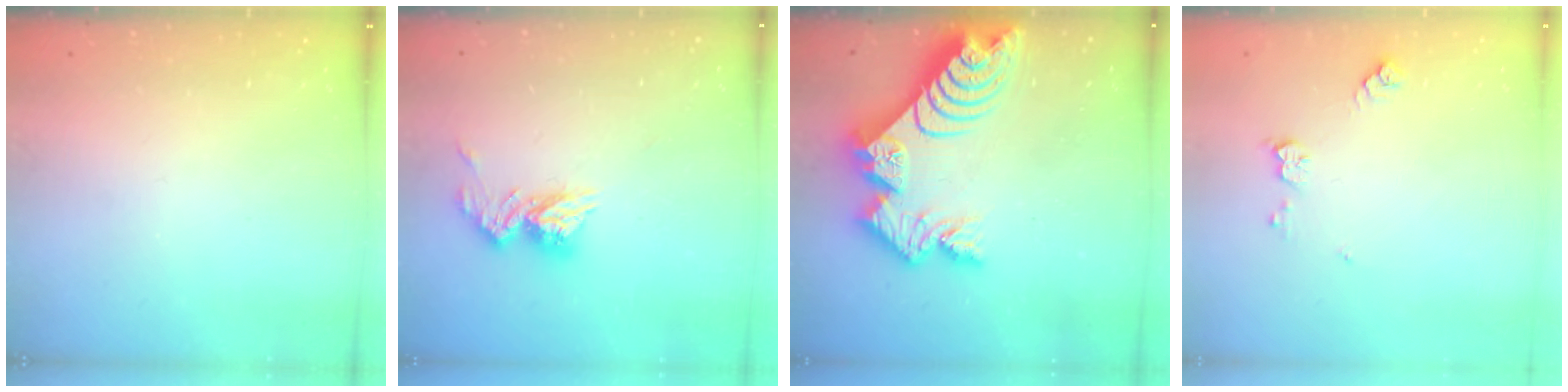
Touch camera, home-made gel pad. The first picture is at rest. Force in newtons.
{"total": 11.5, "press": 11.4, "slide": 1.1}
{"total": 17.0, "press": 16.9, "slide": 1.6}
{"total": 6.8, "press": 6.8, "slide": 0.5}